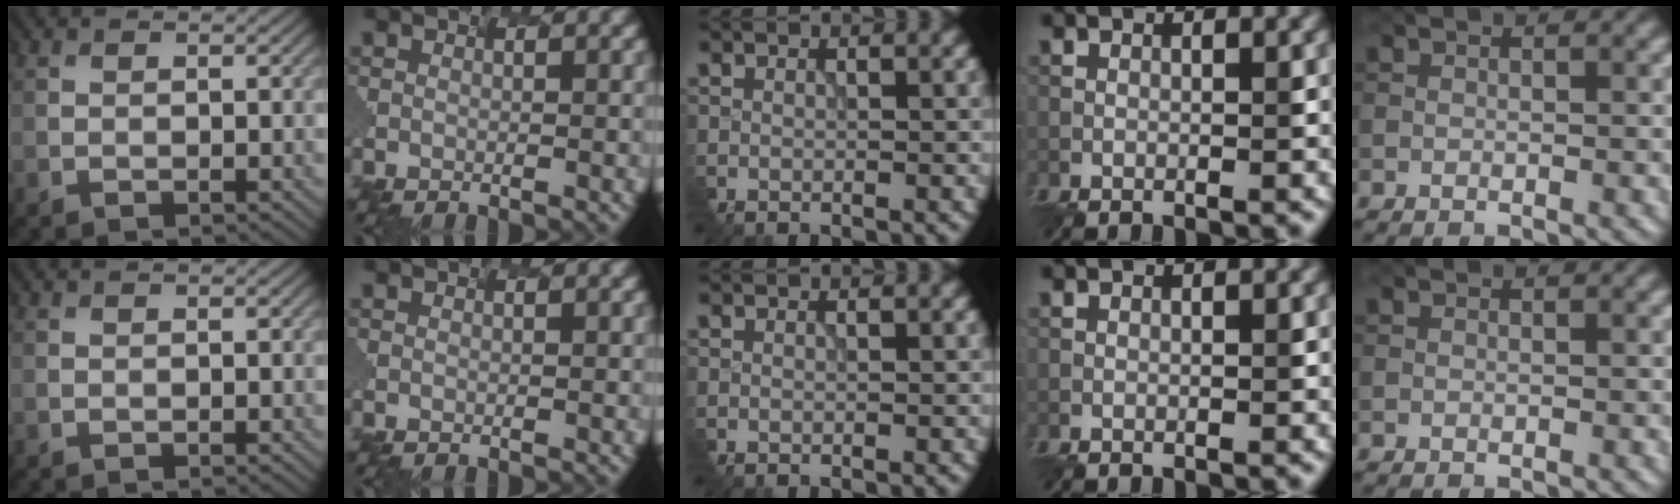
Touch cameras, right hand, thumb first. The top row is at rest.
{}